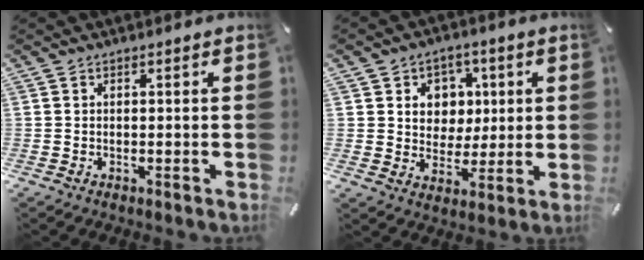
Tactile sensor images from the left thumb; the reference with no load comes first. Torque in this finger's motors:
{"motor_torque": [0.30, 0.25, 0.91, -0.44, 0.23]}